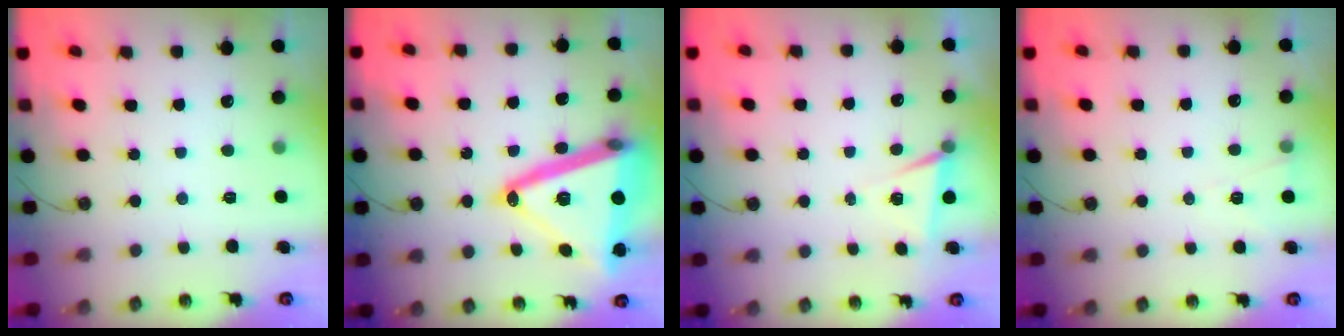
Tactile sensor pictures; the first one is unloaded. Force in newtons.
{"total": 29.4, "press": 29.1, "slide": 4.1}
{"total": 5.2, "press": 2.7, "slide": 4.4}
{"total": 4.9, "press": 2.4, "slide": 4.3}